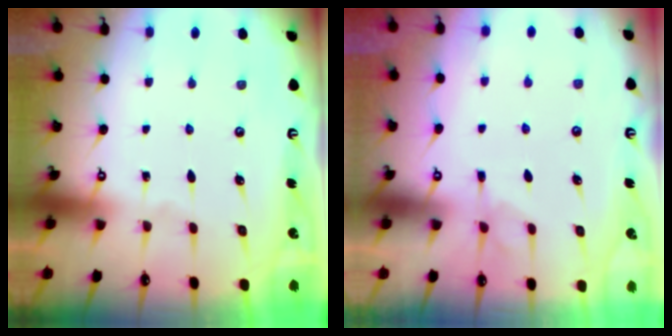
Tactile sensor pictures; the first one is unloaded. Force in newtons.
{"total": 1.7, "press": 1.3, "slide": 1.1}